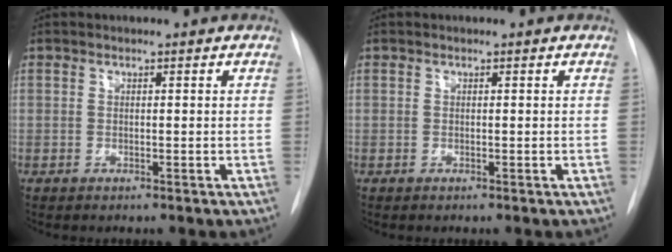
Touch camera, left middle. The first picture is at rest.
{"total": 0.0}